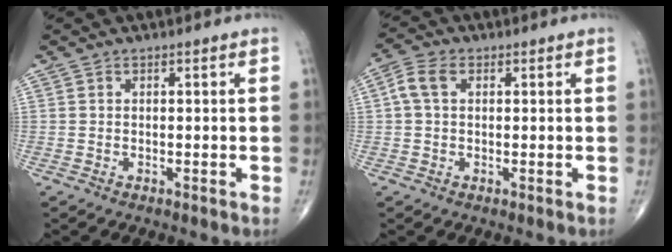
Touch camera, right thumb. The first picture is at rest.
{"total": 4.5, "force": [0.9, 2.9, 3.3], "torque": [-0.080, 0.015, 0.015]}